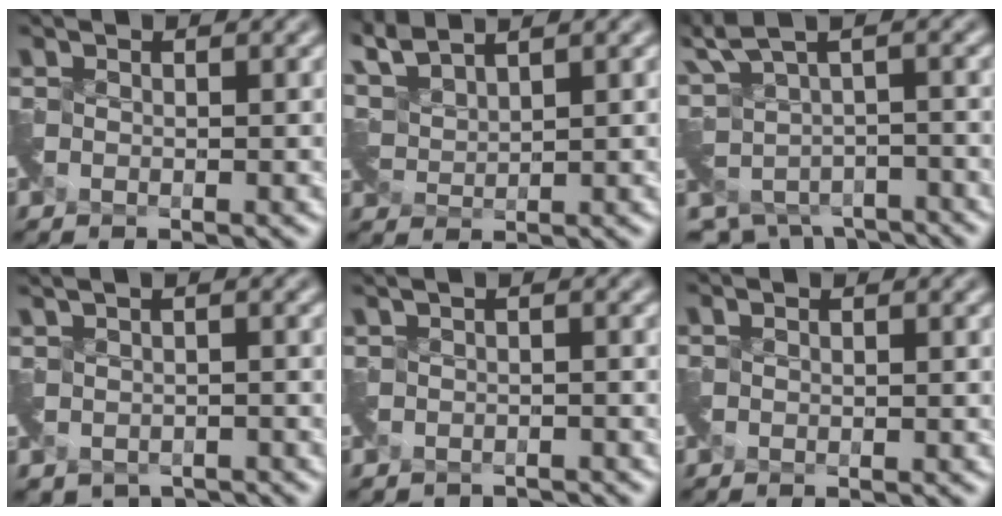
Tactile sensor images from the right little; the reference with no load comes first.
{"total": 3.7, "force": [3.6, 0.1, 0.8], "torque": [-0.033, 0.010, 0.078]}
{"total": 5.6, "force": [-0.3, 3.4, 4.4], "torque": [-0.114, -0.036, 0.024]}
{"total": 3.6, "force": [-1.0, 2.4, 2.5], "torque": [-0.046, -0.025, -0.012]}
{"total": 2.6, "force": [-1.7, 1.2, 1.5], "torque": [-0.030, -0.023, -0.028]}
{"total": 0.0}